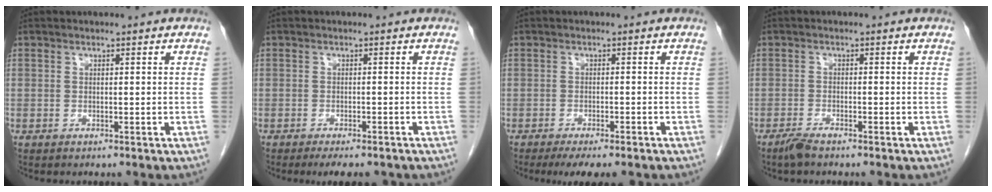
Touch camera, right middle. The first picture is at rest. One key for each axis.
{"total": 6.4, "fx": -5.4, "fy": 1.6, "fz": 3.1, "tx": -0.033, "ty": -0.007, "tz": -0.069}
{"total": 7.0, "fx": -5.7, "fy": 1.2, "fz": 4.0, "tx": -0.048, "ty": -0.010, "tz": -0.079}
{"total": 2.3, "fx": -1.9, "fy": 0.3, "fz": 1.2, "tx": -0.031, "ty": -0.004, "tz": -0.037}